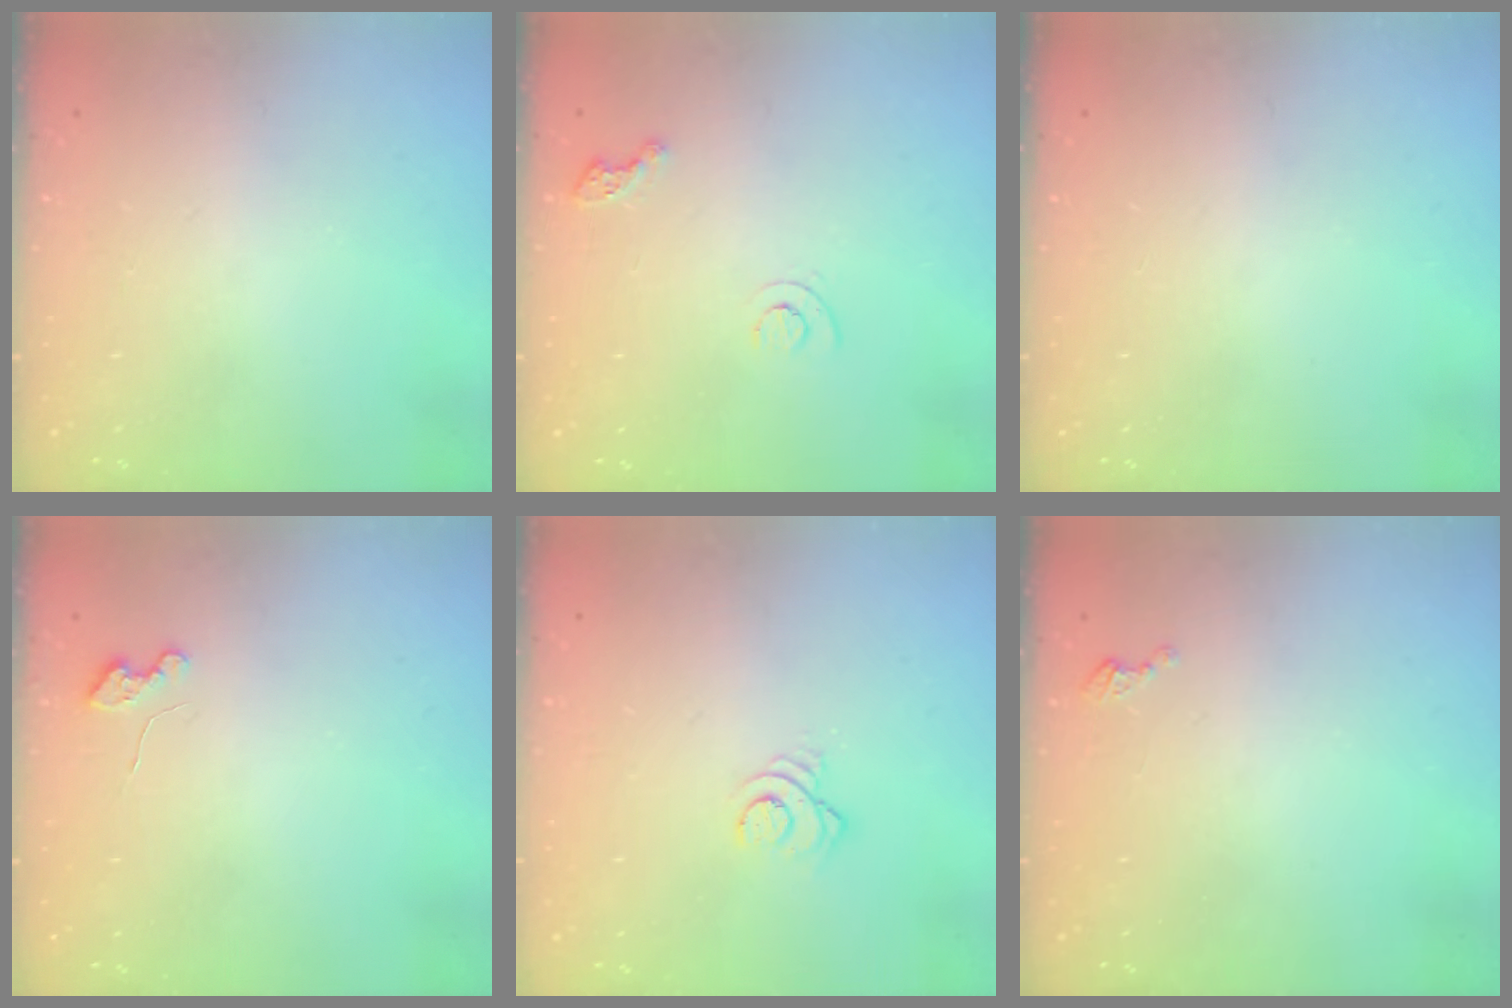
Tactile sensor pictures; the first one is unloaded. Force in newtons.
{"total": 5.1, "press": 5.1, "slide": 0.5}
{"total": 0.0}
{"total": 3.6, "press": 3.6, "slide": 0.4}
{"total": 3.3, "press": 3.3, "slide": 0.2}
{"total": 2.3, "press": 2.3, "slide": 0.3}